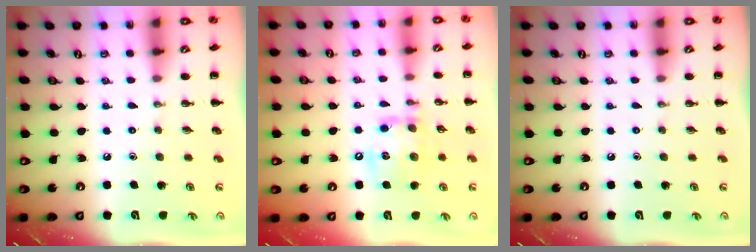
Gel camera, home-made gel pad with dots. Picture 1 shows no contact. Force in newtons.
{"total": 13.4, "press": 13.3, "slide": 2.2}
{"total": 0.0}